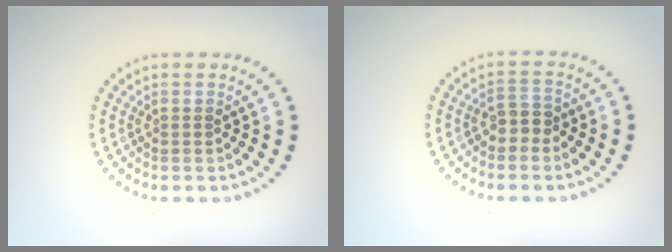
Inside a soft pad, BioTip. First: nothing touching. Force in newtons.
{"total": 1.9, "press": 1.7, "slide": 0.9}